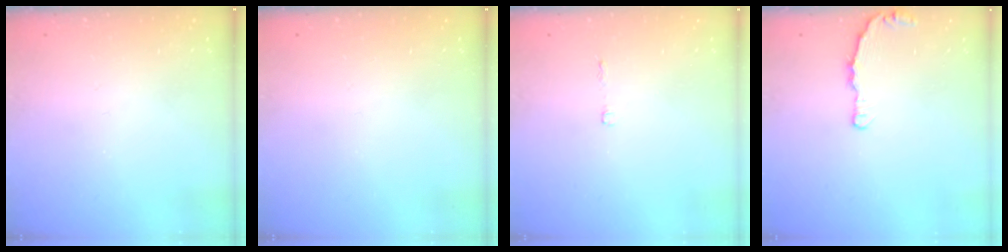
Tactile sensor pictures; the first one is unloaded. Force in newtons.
{"total": 0.0}
{"total": 2.5, "press": 2.4, "slide": 0.4}
{"total": 3.2, "press": 3.2, "slide": 0.4}